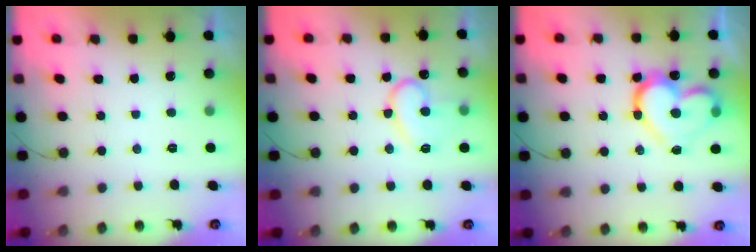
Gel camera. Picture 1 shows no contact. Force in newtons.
{"total": 14.1, "press": 14.1, "slide": 1.3}
{"total": 16.9, "press": 16.8, "slide": 1.3}